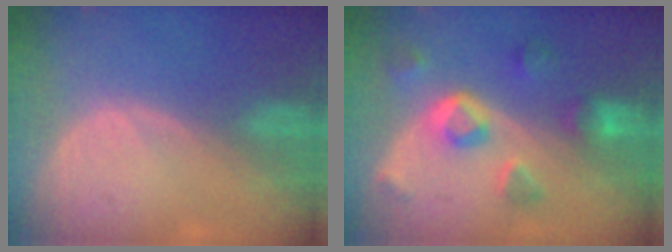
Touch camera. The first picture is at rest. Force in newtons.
{"total": 7.8, "press": 7.0, "slide": 3.5}